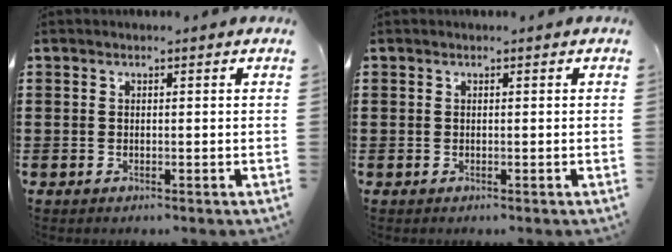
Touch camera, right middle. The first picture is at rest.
{"total": 0.0}